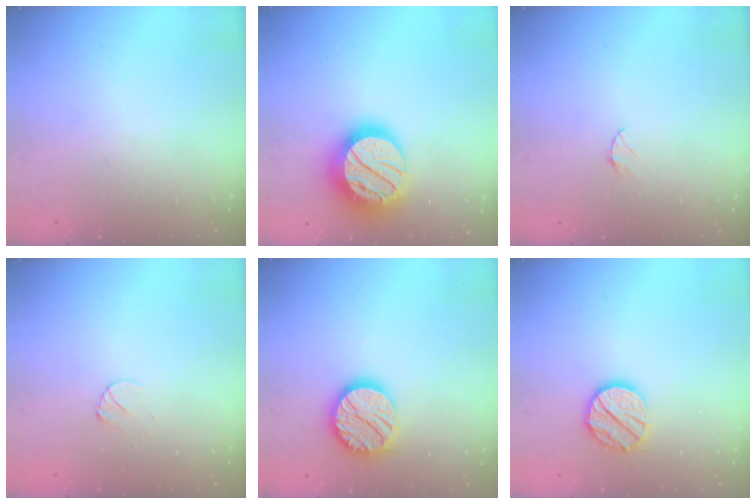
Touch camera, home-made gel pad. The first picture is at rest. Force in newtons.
{"total": 22.4, "press": 22.4, "slide": 1.9}
{"total": 4.0, "press": 4.0, "slide": 0.5}
{"total": 3.2, "press": 3.1, "slide": 0.4}
{"total": 14.8, "press": 14.7, "slide": 0.9}
{"total": 11.5, "press": 11.4, "slide": 1.0}